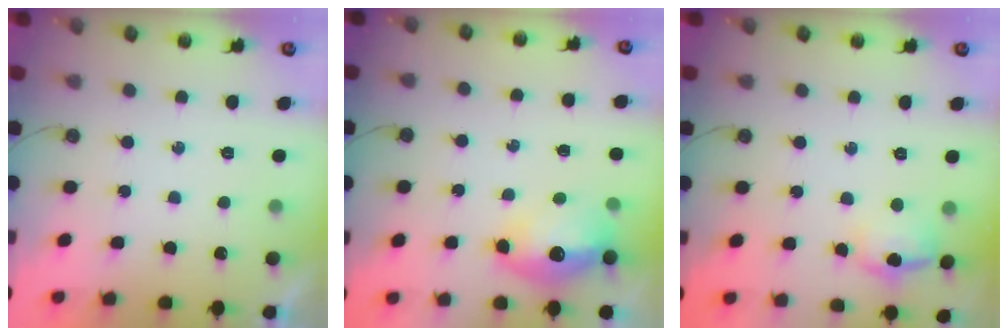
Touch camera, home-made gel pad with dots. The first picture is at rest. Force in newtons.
{"total": 12.1, "press": 12.1, "slide": 1.1}
{"total": 11.1, "press": 10.5, "slide": 3.7}